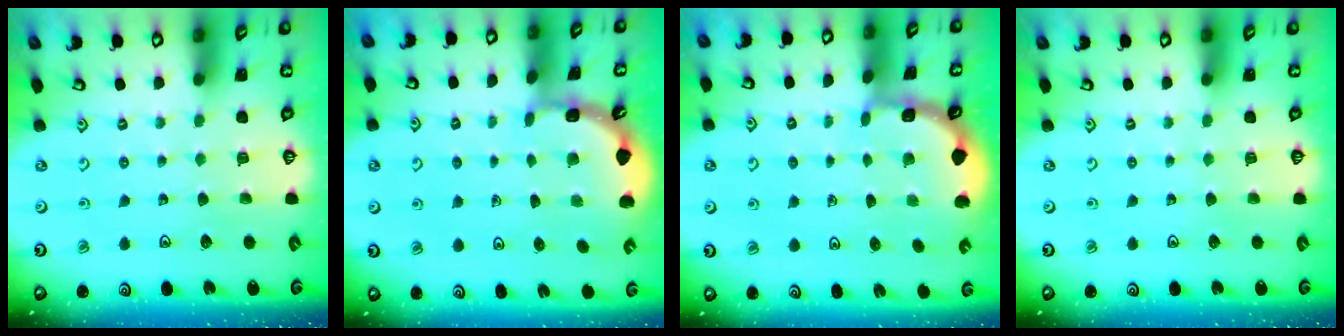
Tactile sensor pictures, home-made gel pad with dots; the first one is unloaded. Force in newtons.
{"total": 1.7, "press": 1.7, "slide": 0.0}
{"total": 2.0, "press": 2.0, "slide": 0.3}
{"total": 0.0}